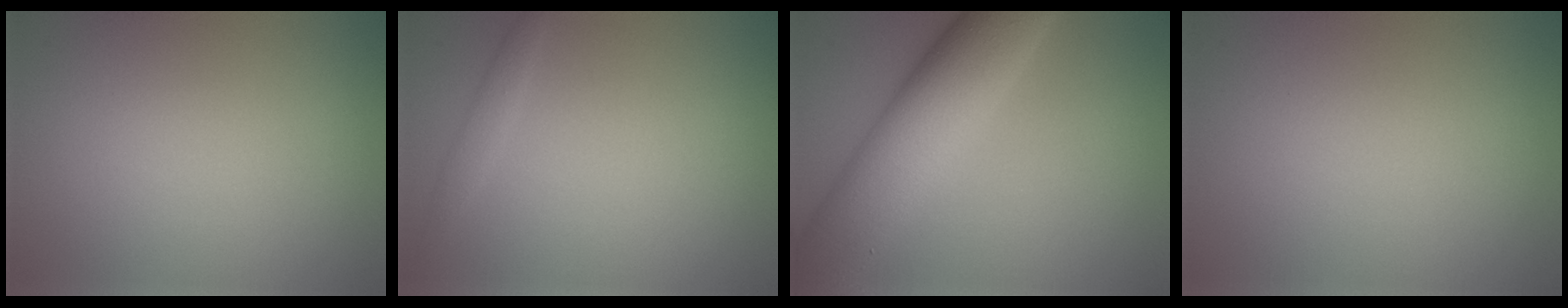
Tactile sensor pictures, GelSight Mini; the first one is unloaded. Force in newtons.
{"total": 1.0, "press": 1.0, "slide": 0.1}
{"total": 10.2, "press": 10.2, "slide": 0.2}
{"total": 0.0}